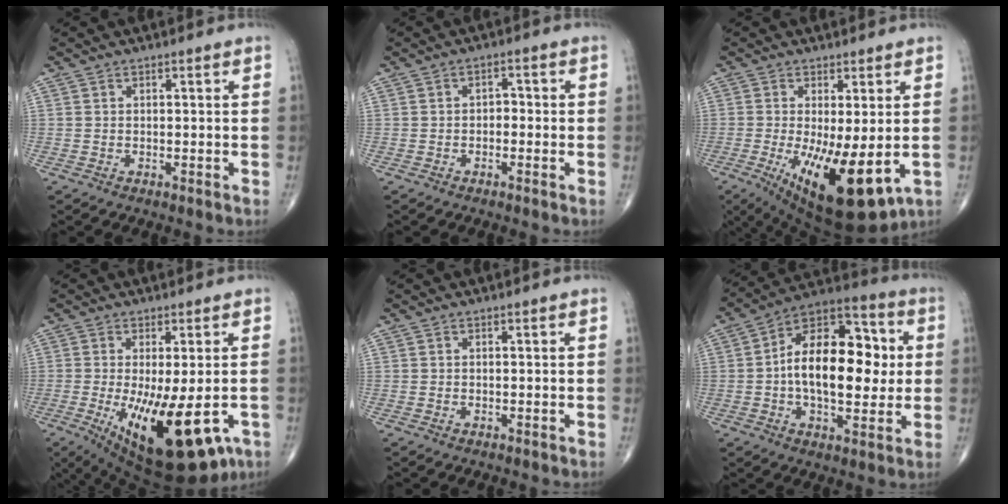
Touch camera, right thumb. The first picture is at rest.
{"total": 1.9, "force": [-0.5, 1.4, 1.2], "torque": [-0.003, 0.012, -0.015]}
{"total": 15.4, "force": [-3.4, 5.2, 14.1], "torque": [-0.232, -0.032, -0.033]}
{"total": 18.9, "force": [-6.1, 6.9, 16.5], "torque": [-0.245, -0.029, -0.071]}
{"total": 0.0}
{"total": 20.0, "force": [0.8, 10.8, 16.8], "torque": [-0.237, 0.028, 0.006]}